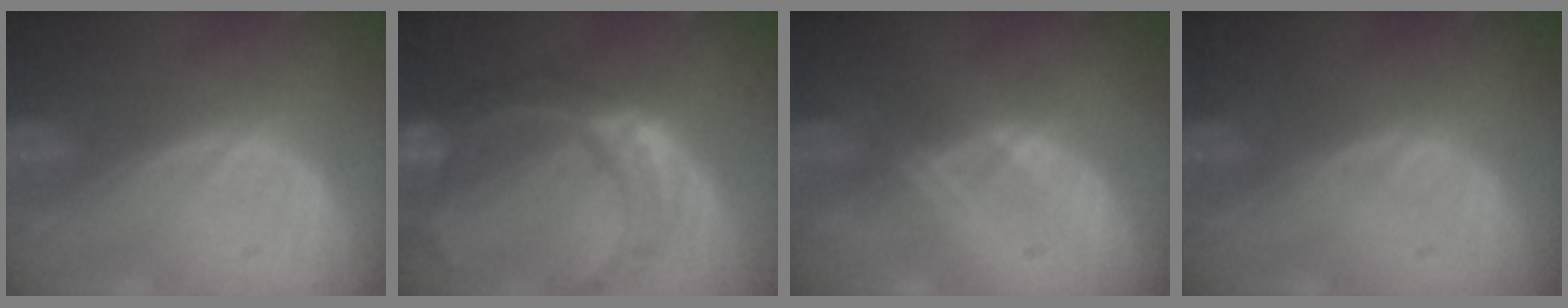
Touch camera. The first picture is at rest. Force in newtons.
{"total": 10.9, "press": 9.2, "slide": 6.0}
{"total": 1.1, "press": 1.0, "slide": 0.2}
{"total": 0.0}